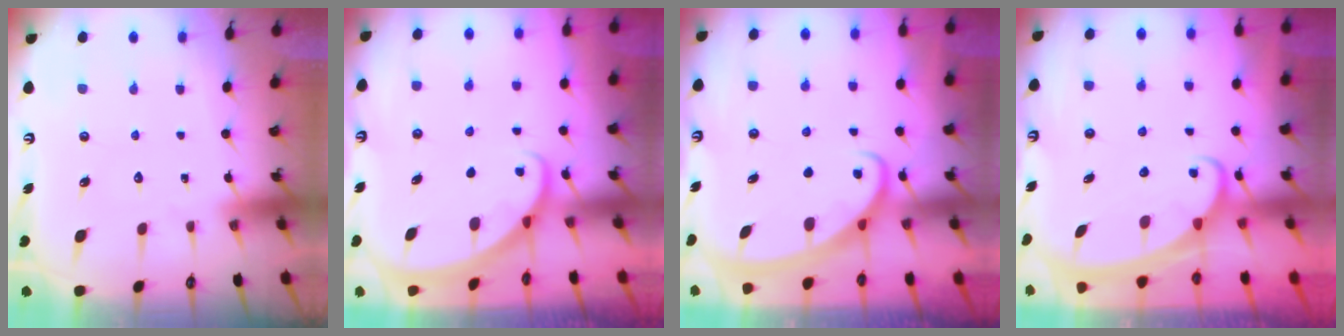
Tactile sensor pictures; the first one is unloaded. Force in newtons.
{"total": 2.0, "press": 2.0, "slide": 0.1}
{"total": 2.8, "press": 2.8, "slide": 0.4}
{"total": 2.3, "press": 2.3, "slide": 0.2}